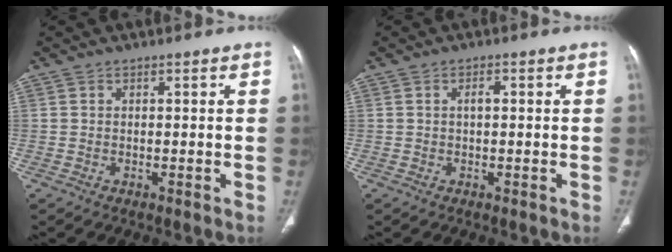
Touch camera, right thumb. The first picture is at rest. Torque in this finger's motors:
{"motor_torque": [0.42, 0.47, 0.48, 0.15, 0.03]}